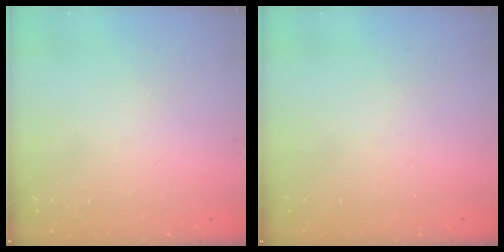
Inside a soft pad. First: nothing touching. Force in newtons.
{"total": 0.0}